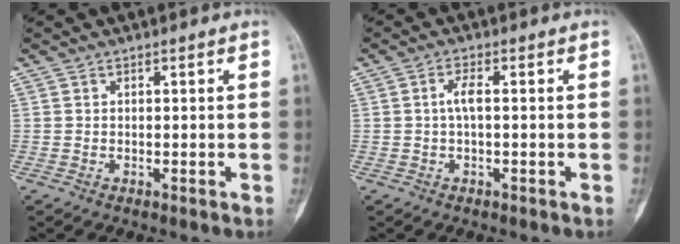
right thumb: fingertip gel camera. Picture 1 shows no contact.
{"total": 2.6, "force": [0.1, 0.8, 2.5], "torque": [-0.055, 0.006, 0.000]}